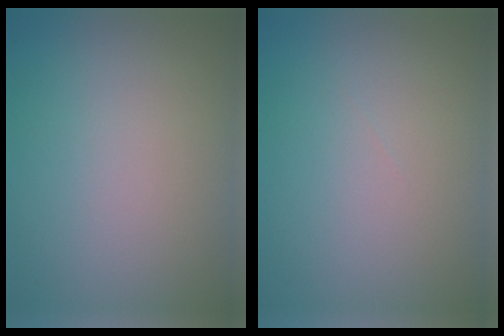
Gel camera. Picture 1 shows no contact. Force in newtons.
{"total": 0.0}